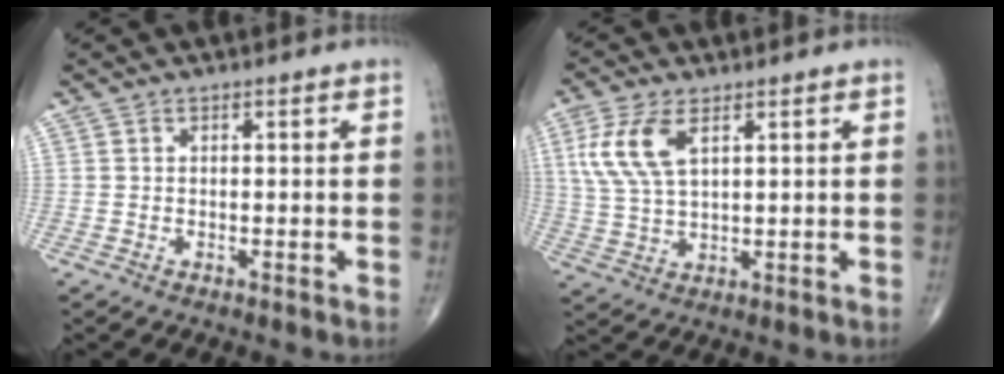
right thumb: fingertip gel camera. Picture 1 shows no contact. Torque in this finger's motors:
{"motor_torque": [0.14, 0.19, 0.70, 0.32, 0.10]}